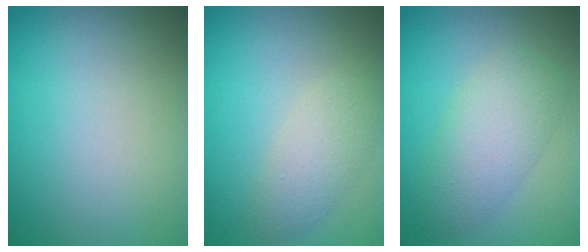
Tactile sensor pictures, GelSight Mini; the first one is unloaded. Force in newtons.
{"total": 2.8, "press": 2.8, "slide": 0.1}
{"total": 4.3, "press": 4.3, "slide": 0.2}